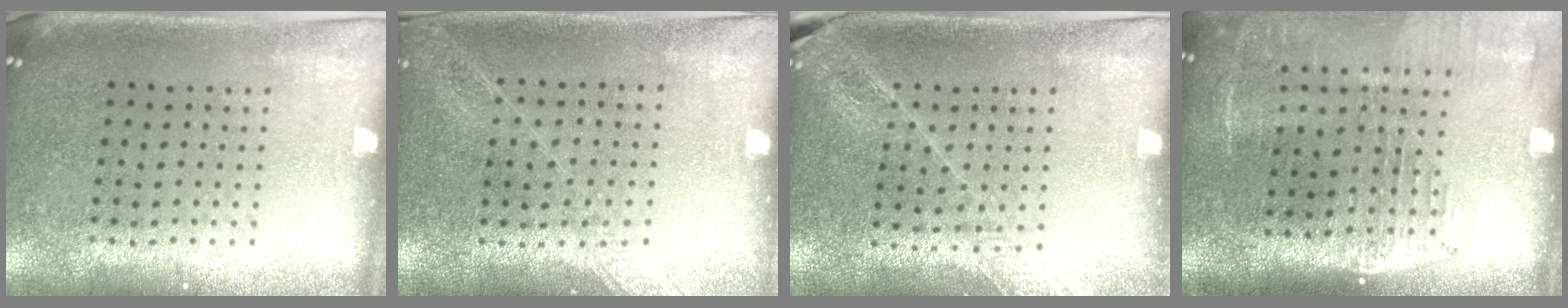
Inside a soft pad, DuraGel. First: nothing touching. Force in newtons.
{"total": 1.3, "press": 1.2, "slide": 0.3}
{"total": 1.6, "press": 1.6, "slide": 0.2}
{"total": 2.1, "press": 1.7, "slide": 1.2}